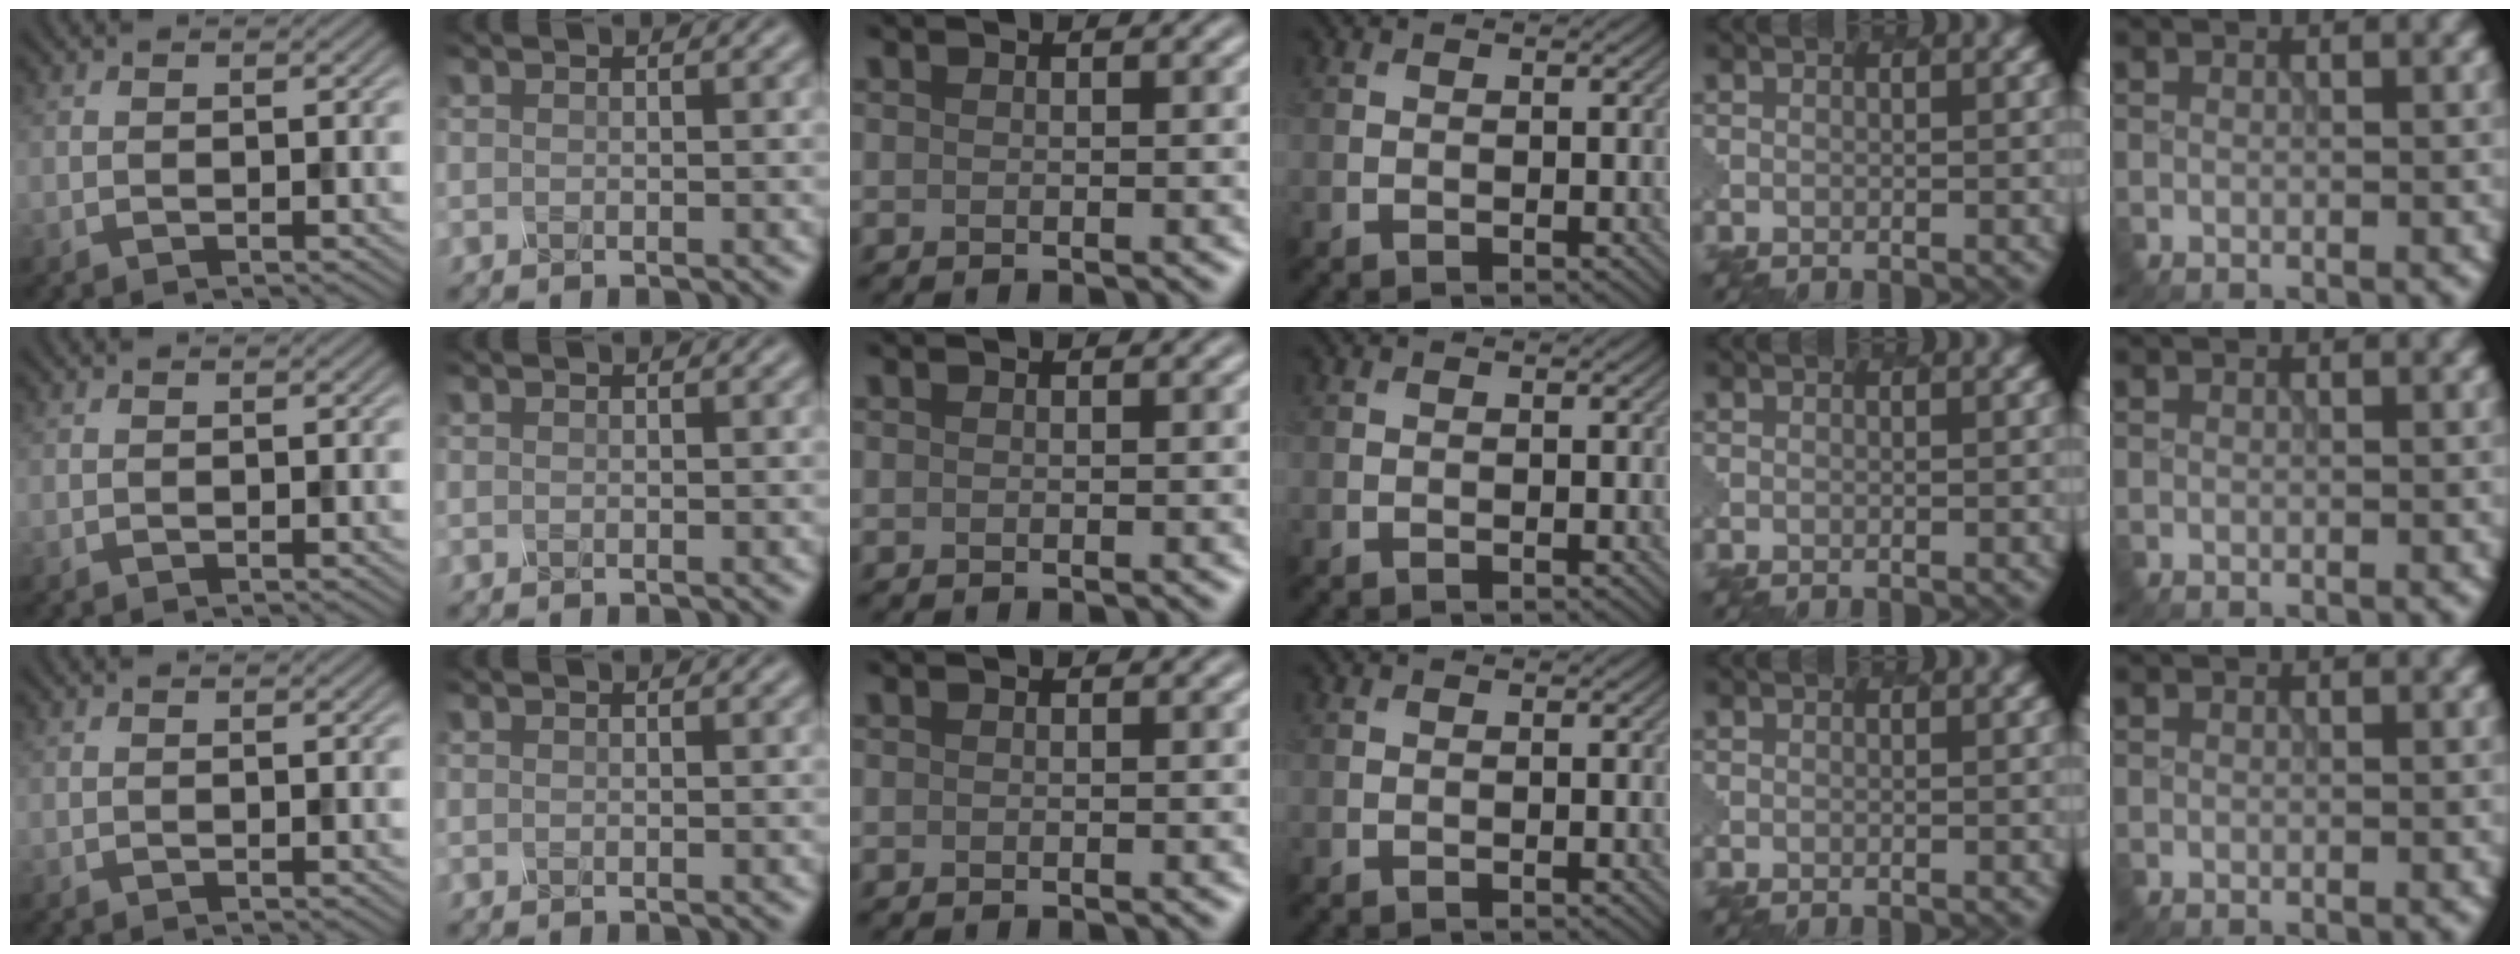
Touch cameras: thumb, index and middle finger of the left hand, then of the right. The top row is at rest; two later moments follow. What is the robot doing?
{"motion": "dispense", "object": "spray bottle"}